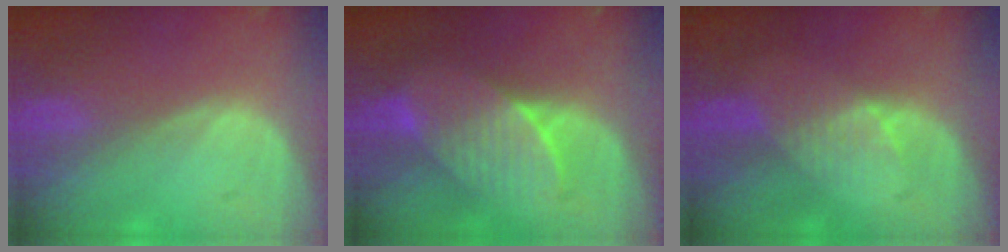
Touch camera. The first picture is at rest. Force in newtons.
{"total": 7.1, "press": 6.9, "slide": 1.3}
{"total": 3.1, "press": 3.1, "slide": 0.3}